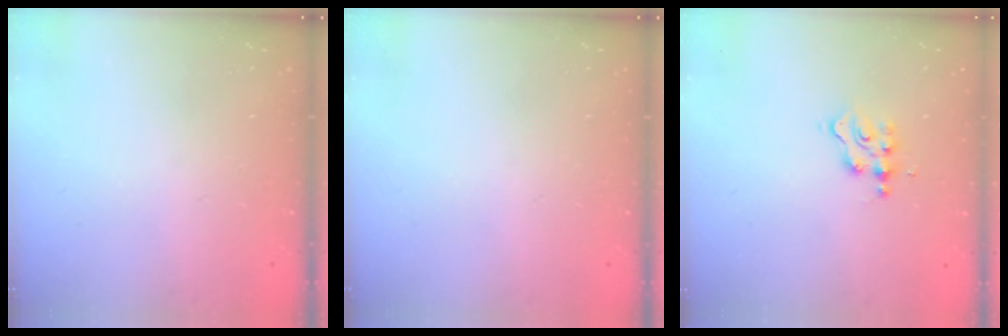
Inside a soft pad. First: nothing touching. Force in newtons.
{"total": 0.0}
{"total": 2.9, "press": 2.9, "slide": 0.4}